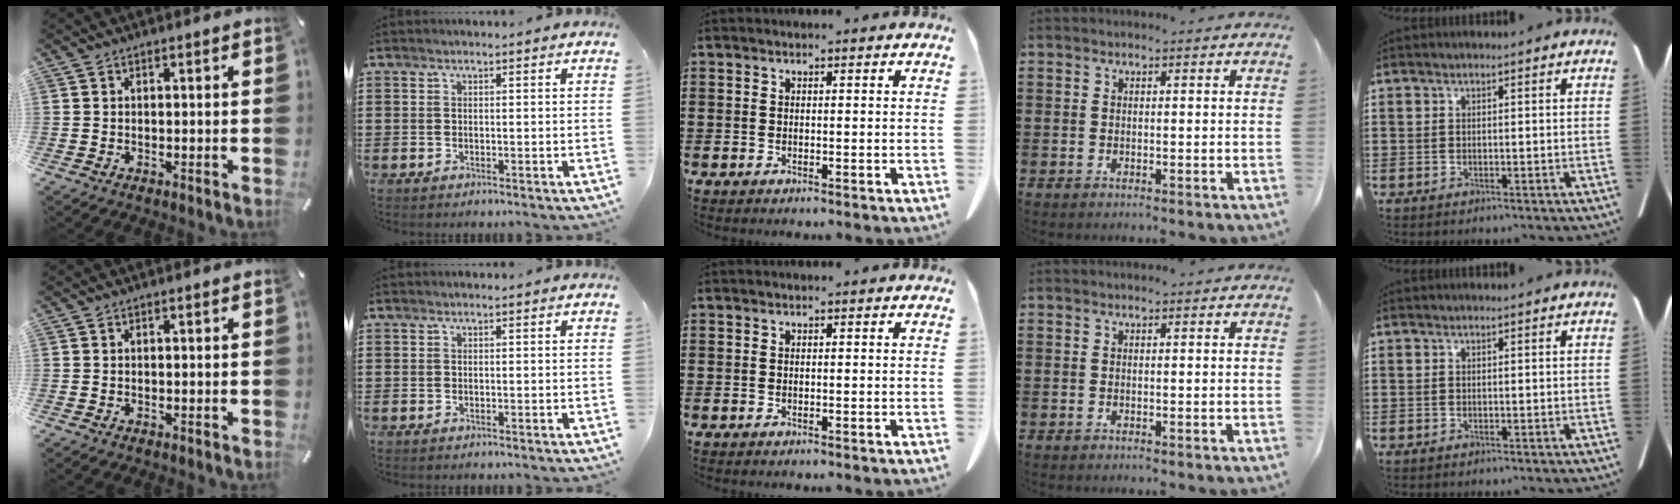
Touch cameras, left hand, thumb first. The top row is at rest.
{}